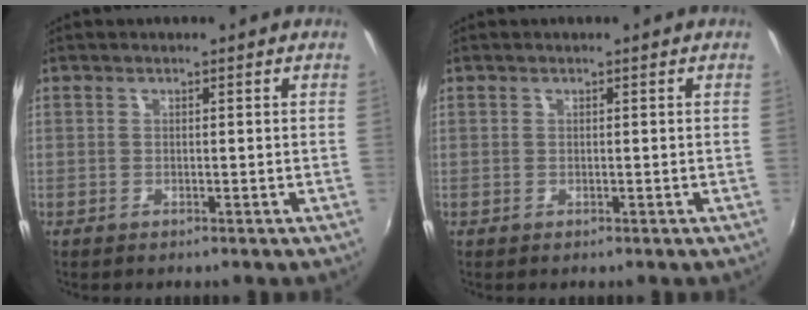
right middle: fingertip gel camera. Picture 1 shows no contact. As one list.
[{"total": 0.0}]